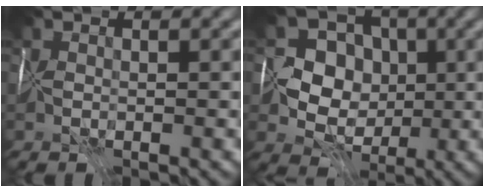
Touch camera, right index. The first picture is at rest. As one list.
[{"total": 6.4, "force": [0.2, 5.8, 2.9], "torque": [-0.025, 0.005, -0.012]}]